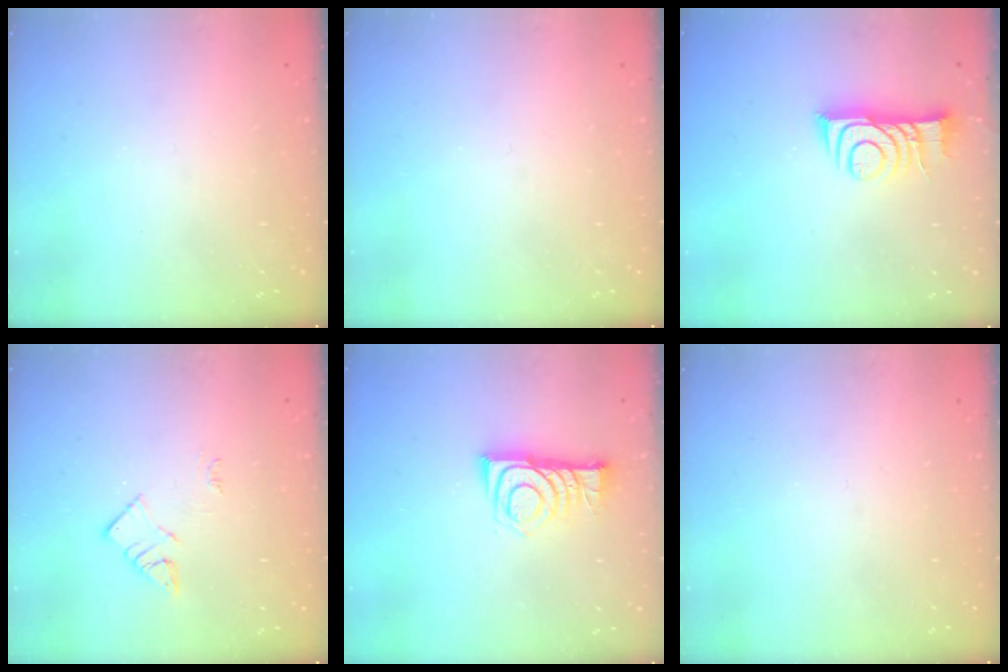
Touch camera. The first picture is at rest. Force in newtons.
{"total": 0.0}
{"total": 10.6, "press": 10.6, "slide": 1.0}
{"total": 4.6, "press": 4.6, "slide": 0.3}
{"total": 8.2, "press": 8.2, "slide": 0.9}
{"total": 0.0}